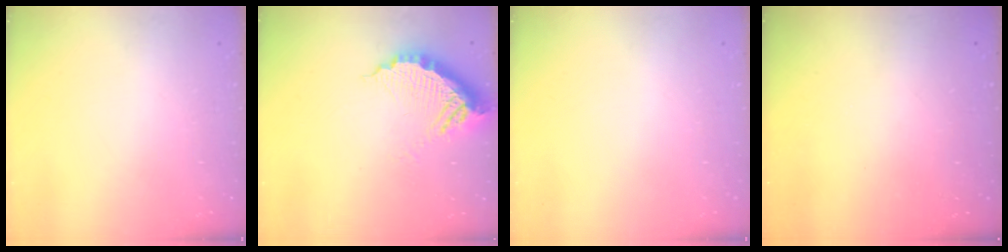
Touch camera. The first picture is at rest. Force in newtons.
{"total": 11.1, "press": 11.1, "slide": 0.8}
{"total": 0.0}
{"total": 3.1, "press": 3.1, "slide": 0.1}